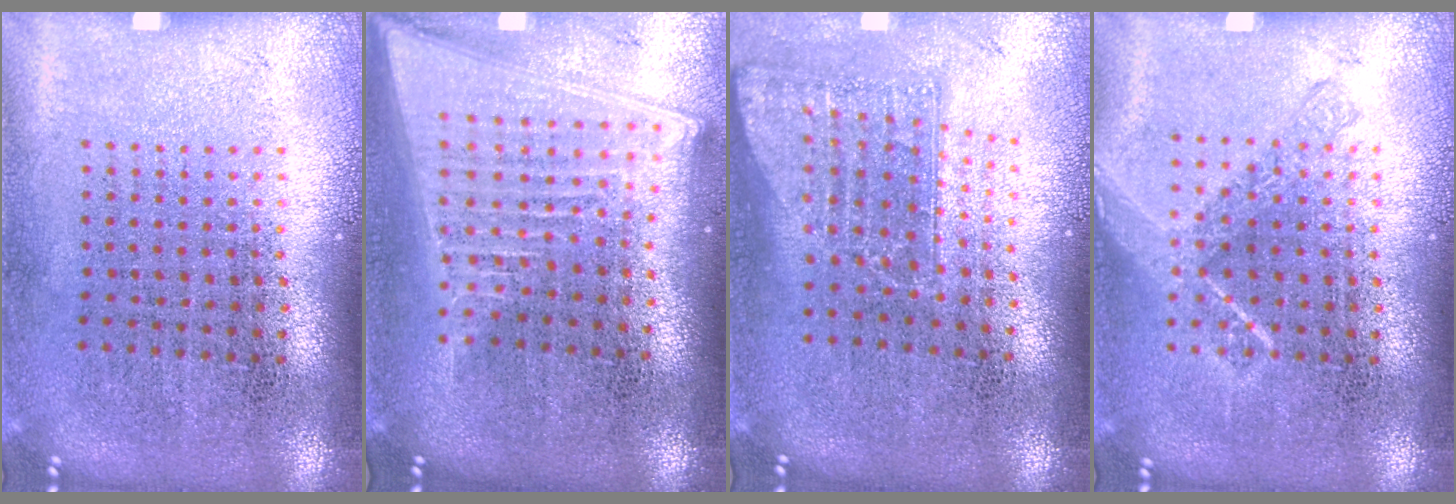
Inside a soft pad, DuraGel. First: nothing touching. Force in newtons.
{"total": 2.1, "press": 1.8, "slide": 1.1}
{"total": 1.7, "press": 1.2, "slide": 1.1}
{"total": 1.1, "press": 1.0, "slide": 0.2}